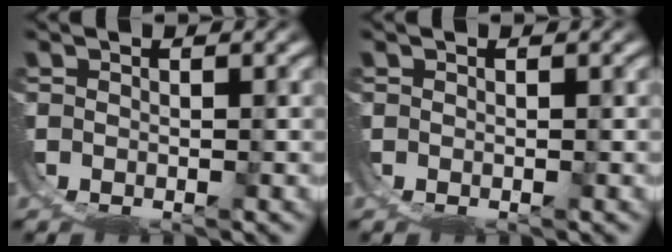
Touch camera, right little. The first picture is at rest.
{"total": 0.0}